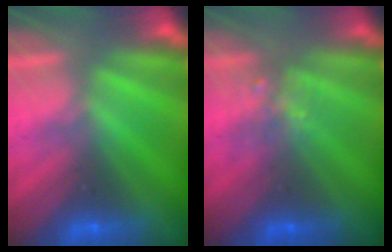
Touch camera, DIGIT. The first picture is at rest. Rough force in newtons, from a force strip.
{"total": 2.3}